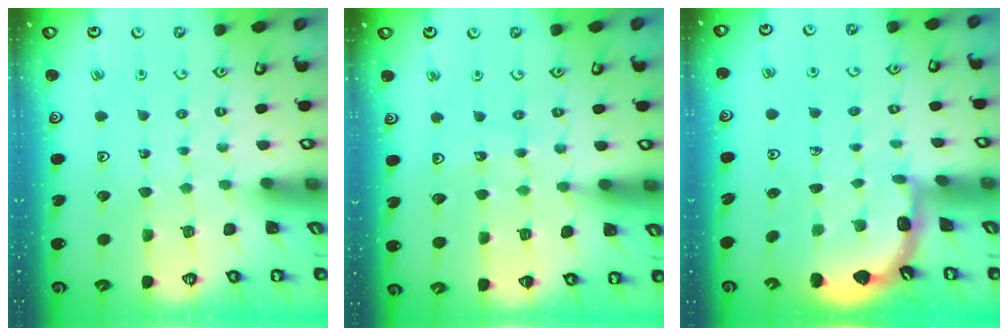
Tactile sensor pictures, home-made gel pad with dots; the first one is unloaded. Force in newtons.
{"total": 10.8, "press": 10.5, "slide": 2.3}
{"total": 2.1, "press": 2.1, "slide": 0.2}